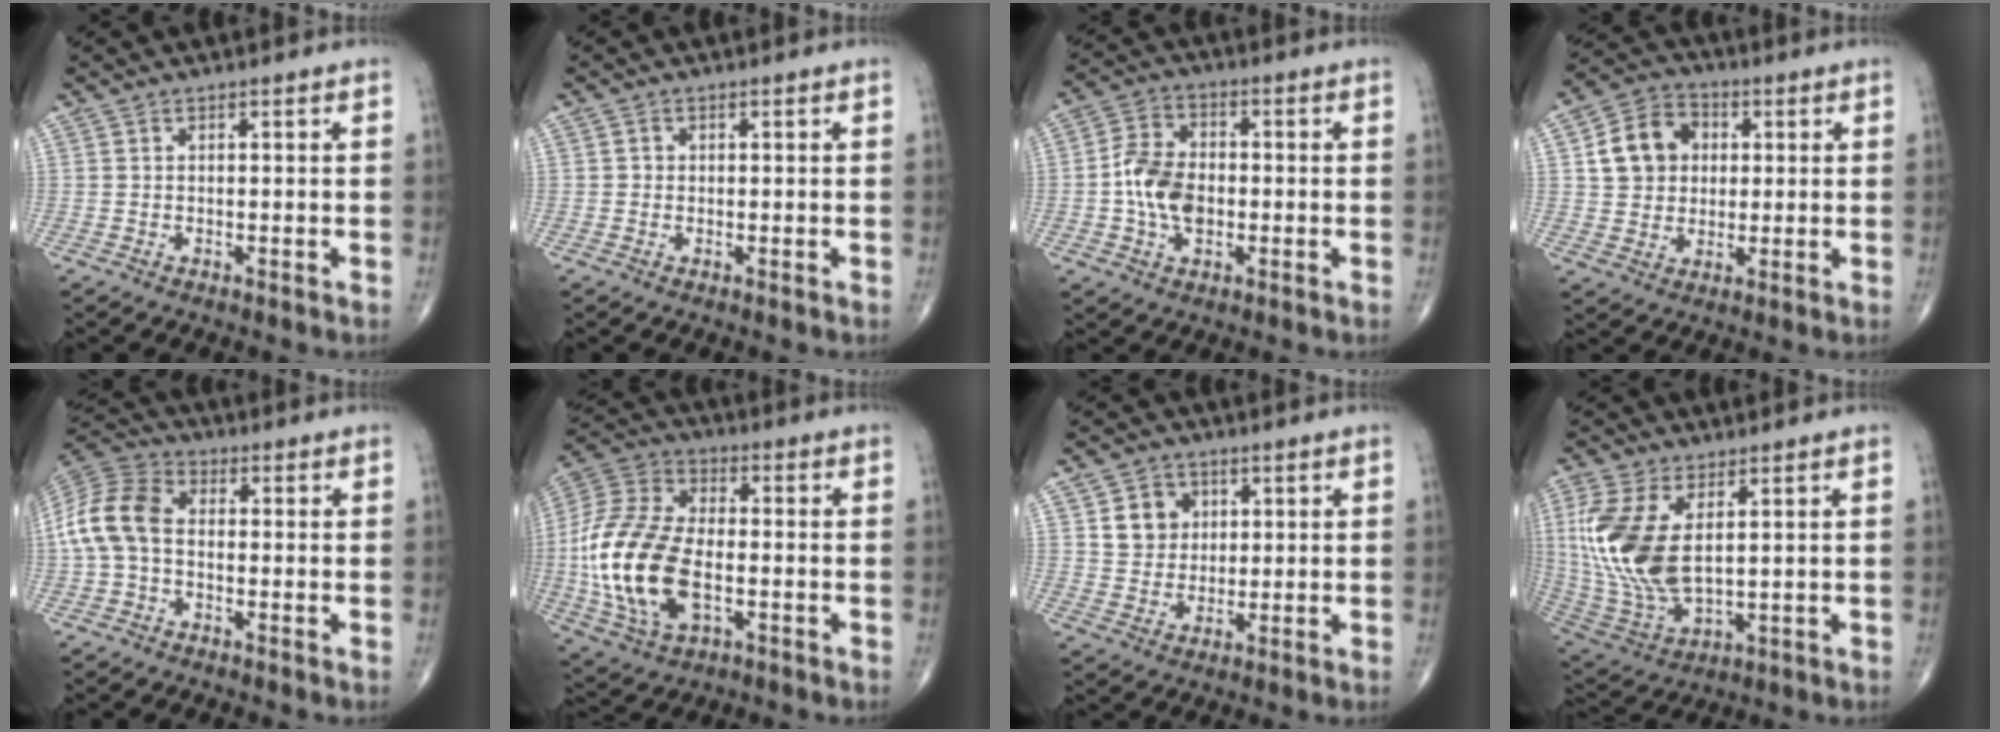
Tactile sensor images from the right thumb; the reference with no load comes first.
{"total": 0.8, "force": [0.0, 0.8, 0.2], "torque": [0.001, 0.002, 0.000]}
{"total": 9.7, "force": [-1.2, 6.4, 7.2], "torque": [-0.120, 0.015, -0.029]}
{"total": 10.8, "force": [2.0, 9.0, 5.6], "torque": [-0.072, 0.008, 0.029]}
{"total": 11.0, "force": [-0.8, 7.4, 8.0], "torque": [-0.165, 0.030, -0.027]}
{"total": 21.4, "force": [-3.4, 12.0, 17.4], "torque": [-0.375, 0.008, -0.059]}
{"total": 6.7, "force": [2.1, 5.8, 2.5], "torque": [-0.016, -0.007, 0.039]}
{"total": 16.5, "force": [3.2, 8.6, 13.8], "torque": [-0.306, -0.016, 0.076]}